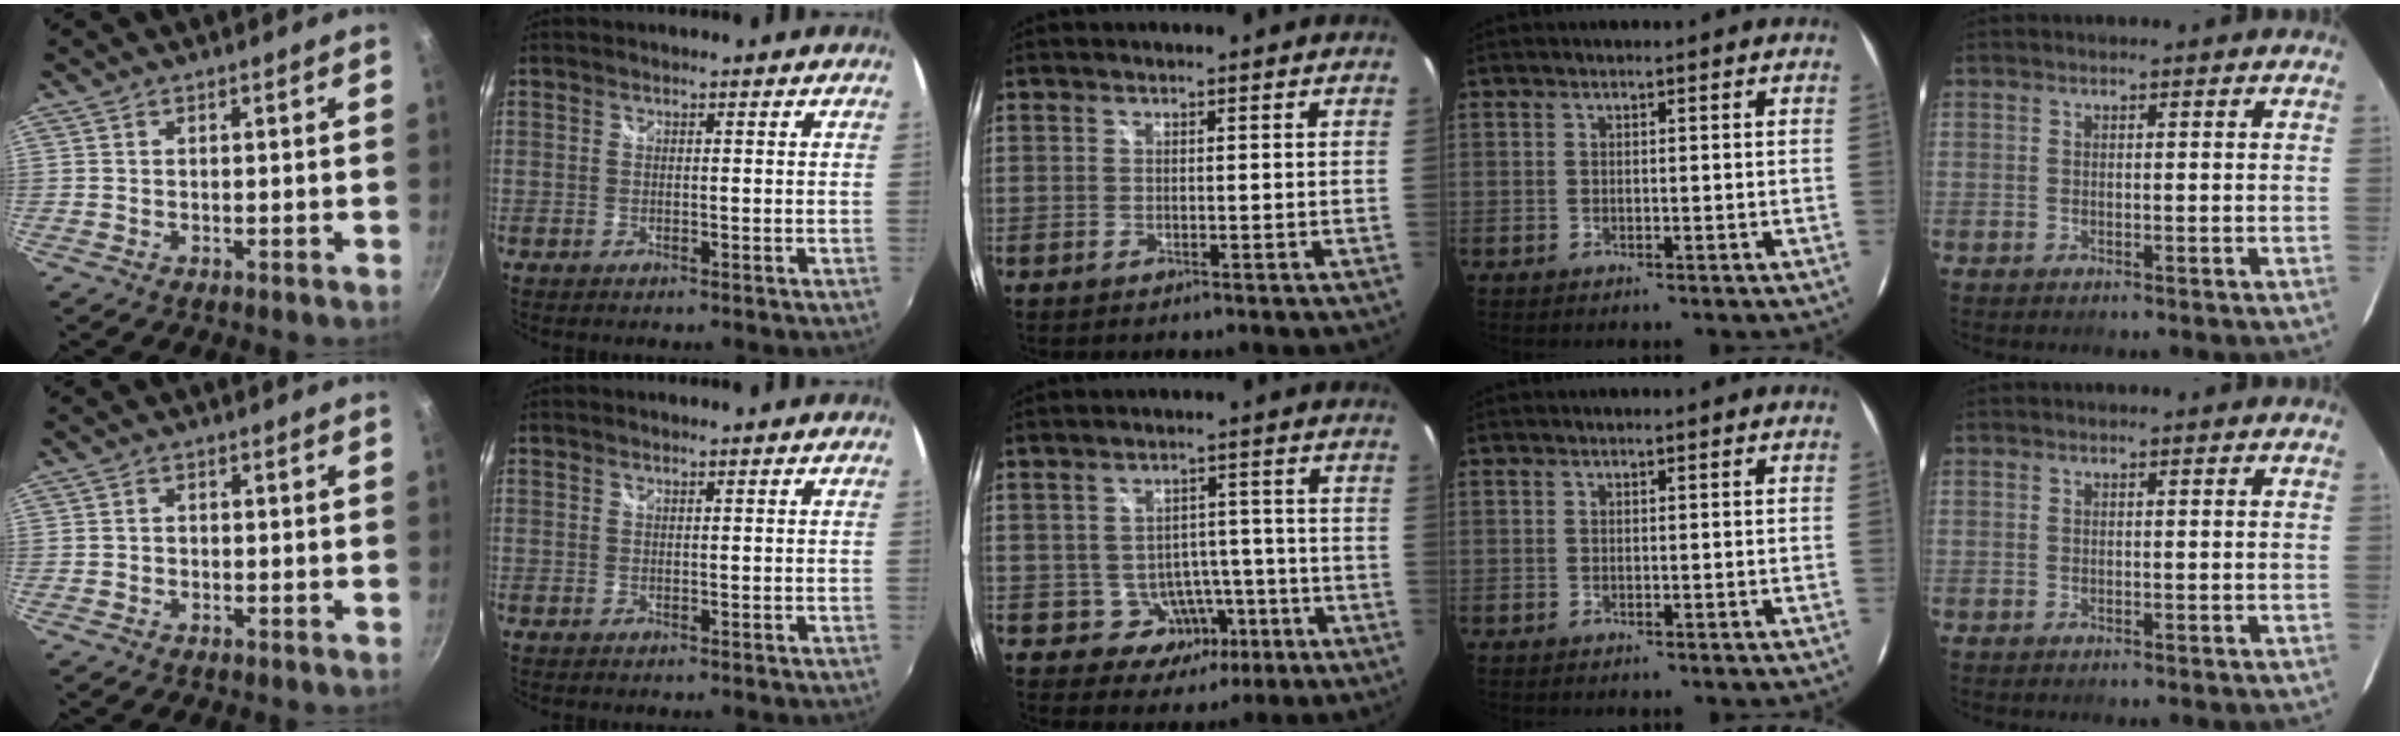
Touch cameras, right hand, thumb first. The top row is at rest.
{"thumb": {"total": 1.1, "force": [-0.4, 0.9, 0.4], "torque": [-0.006, 0.003, -0.010]}, "middle": {"total": 7.5, "force": [-2.9, 6.5, 2.4], "torque": [-0.052, 0.023, -0.019]}}